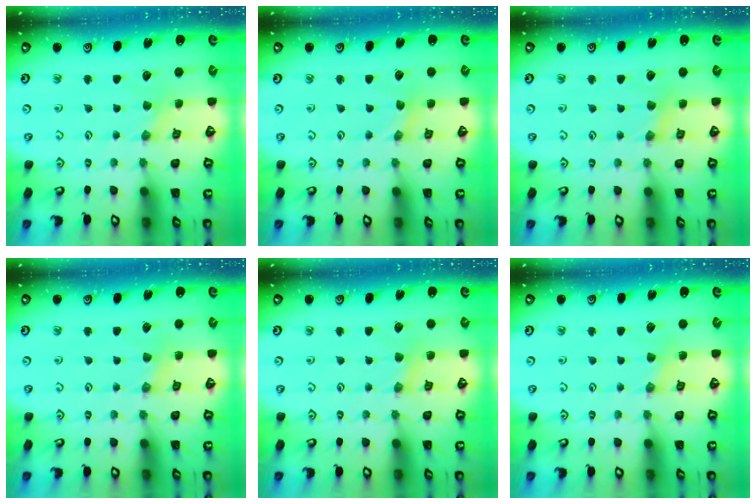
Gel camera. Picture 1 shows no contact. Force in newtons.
{"total": 0.0}
{"total": 2.8, "press": 2.8, "slide": 0.4}
{"total": 2.2, "press": 2.2, "slide": 0.4}
{"total": 2.4, "press": 2.4, "slide": 0.5}
{"total": 2.2, "press": 2.2, "slide": 0.4}